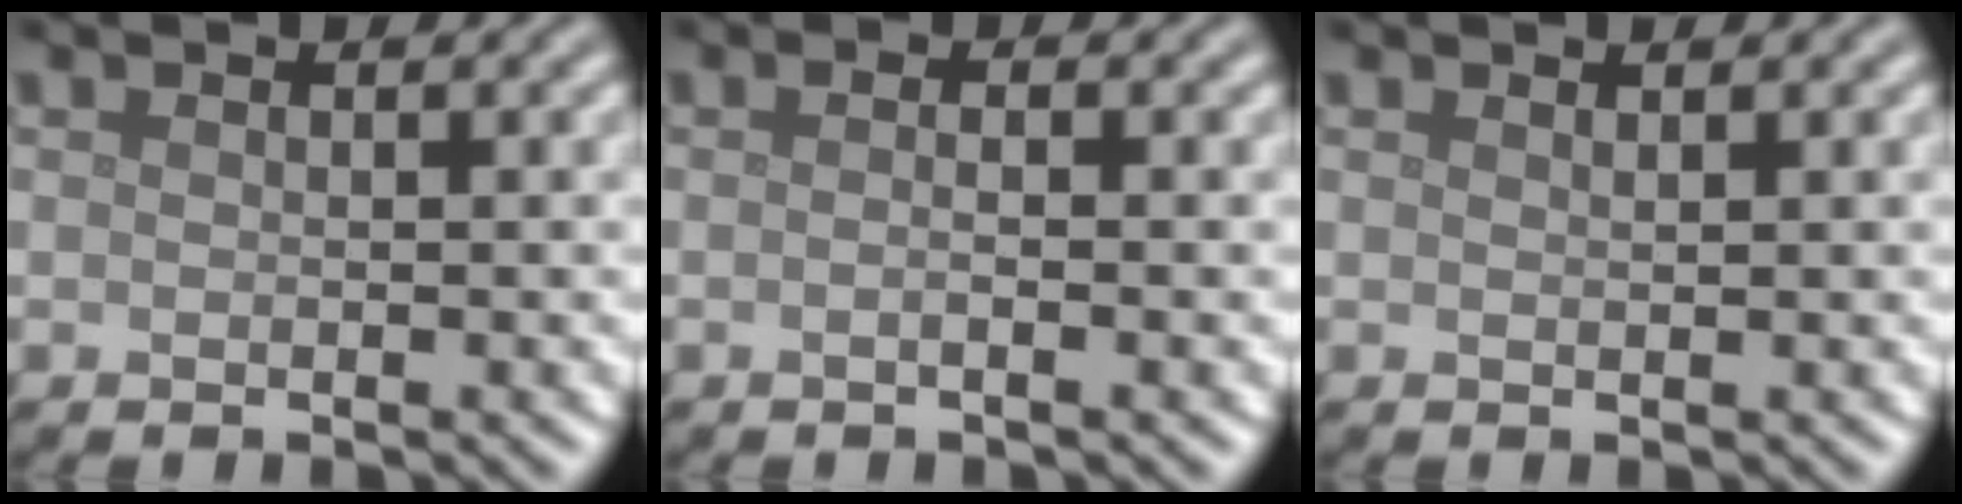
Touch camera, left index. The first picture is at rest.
{"total": 1.5, "force": [0.0, 0.6, 1.4], "torque": [-0.005, -0.009, -0.015]}
{"total": 0.7, "force": [0.5, 0.2, 0.3], "torque": [0.000, 0.001, 0.009]}